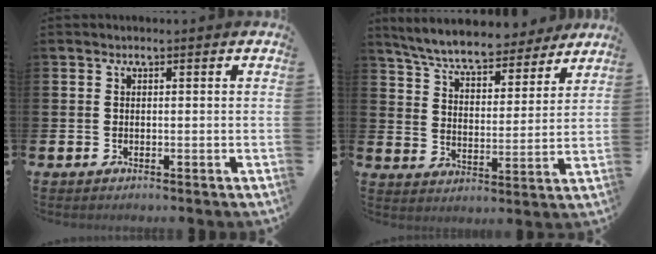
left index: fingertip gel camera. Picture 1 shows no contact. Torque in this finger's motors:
{"motor_torque": [1.07, -1.07, 0.60, 0.21]}